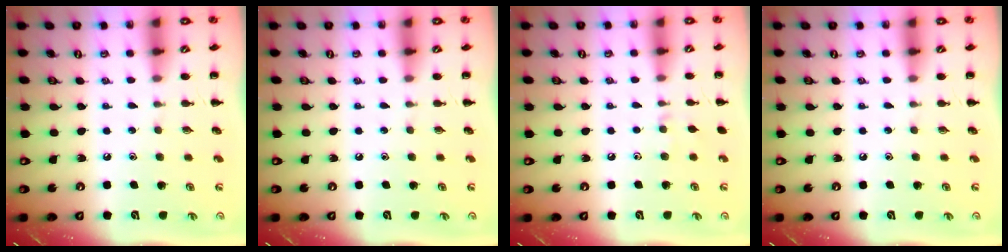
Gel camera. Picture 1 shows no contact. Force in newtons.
{"total": 0.0}
{"total": 2.9, "press": 2.7, "slide": 1.0}
{"total": 0.0}